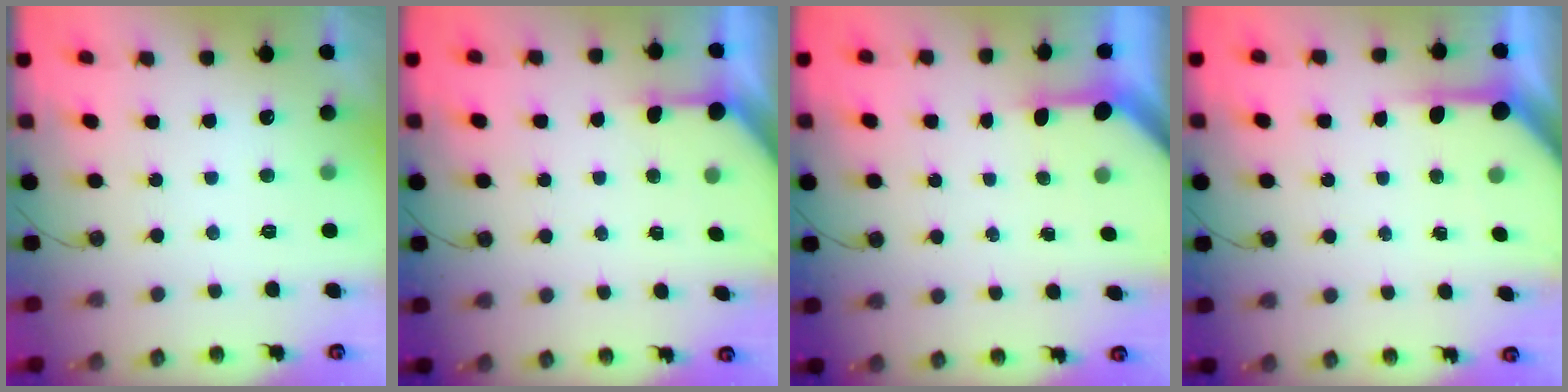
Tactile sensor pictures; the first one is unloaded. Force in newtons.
{"total": 3.6, "press": 3.6, "slide": 0.3}
{"total": 3.0, "press": 3.0, "slide": 0.2}
{"total": 5.5, "press": 5.5, "slide": 0.4}